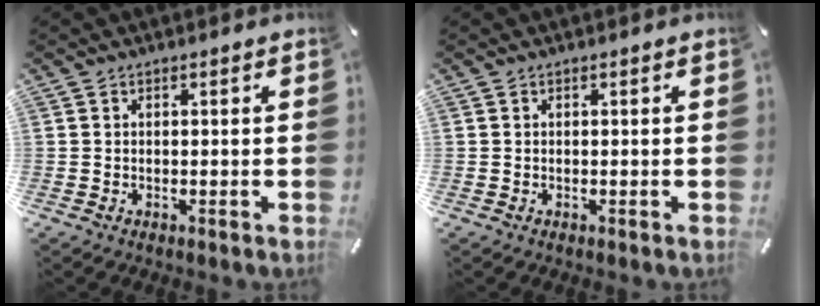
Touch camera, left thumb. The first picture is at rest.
{"total": 0.0}